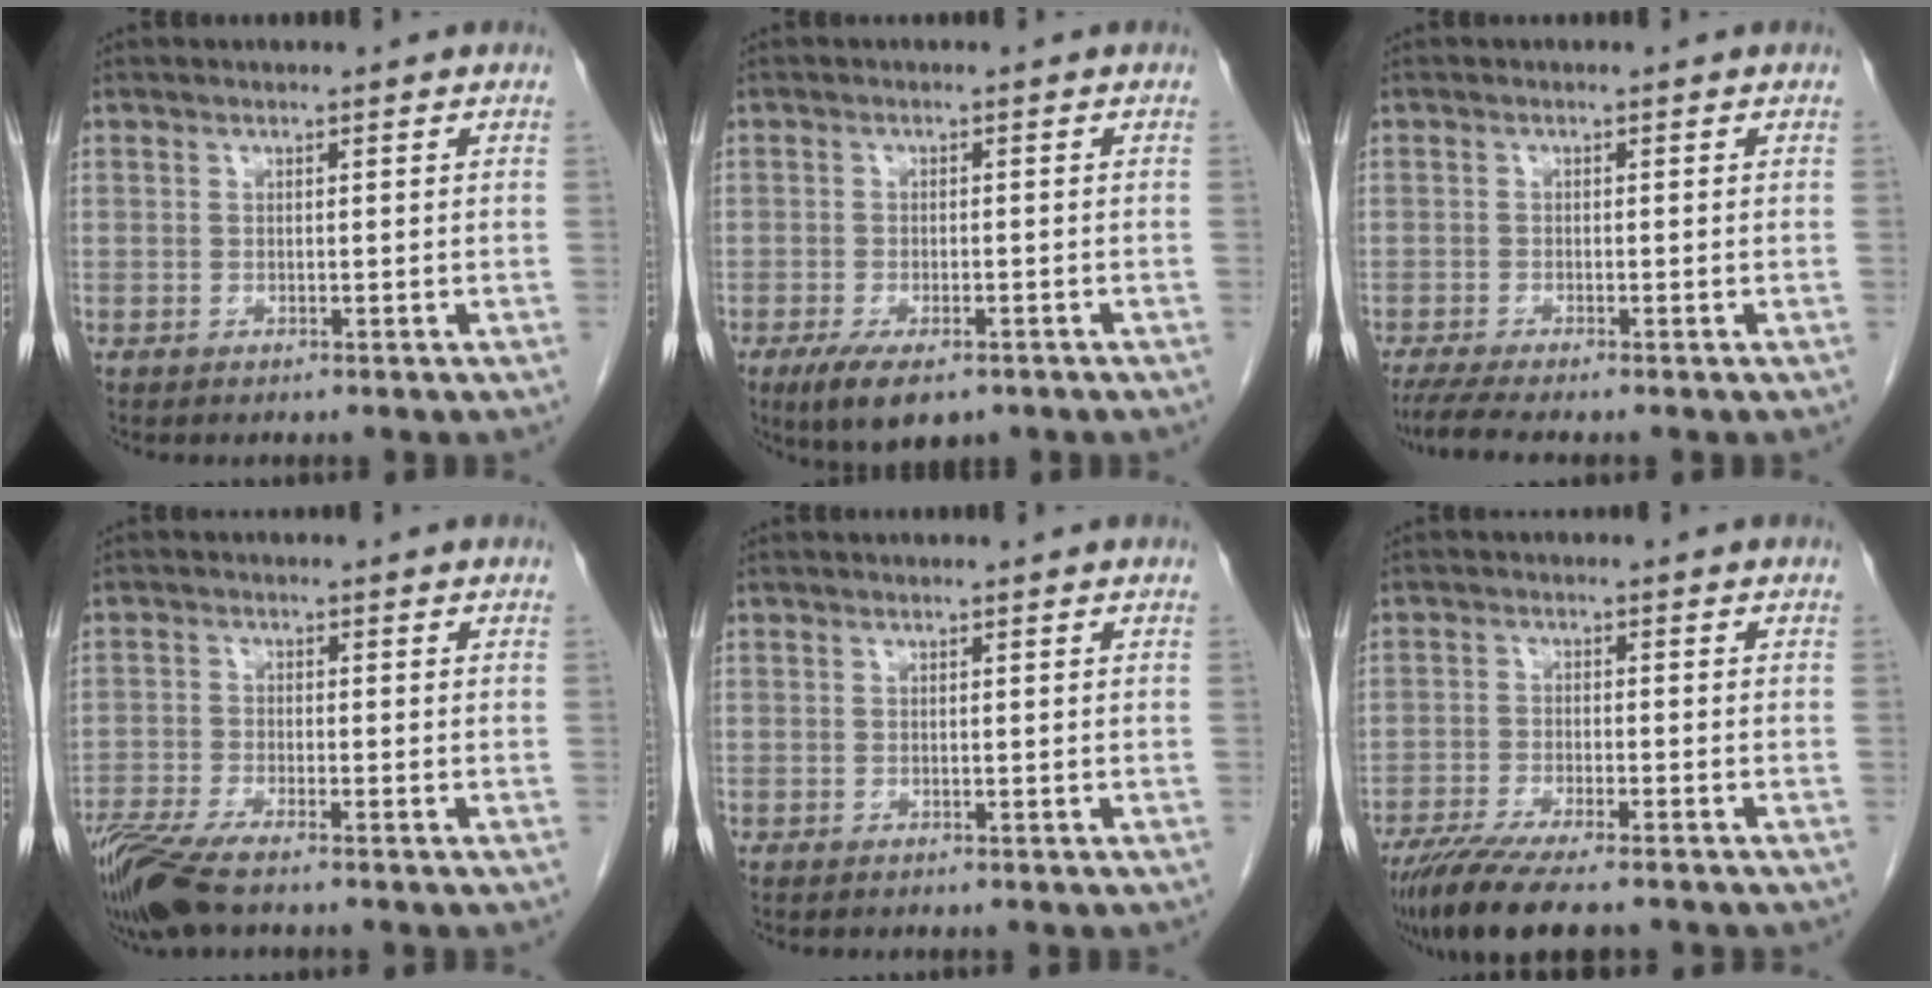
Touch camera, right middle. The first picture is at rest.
{"total": 6.7, "force": [-4.4, 2.5, 4.3], "torque": [-0.074, -0.012, -0.070]}
{"total": 3.8, "force": [-3.1, -0.3, 2.1], "torque": [-0.041, -0.012, -0.058]}
{"total": 8.4, "force": [-6.5, 1.2, 5.2], "torque": [-0.101, -0.022, -0.120]}
{"total": 0.0}
{"total": 11.1, "force": [-9.0, 1.5, 6.4], "torque": [-0.100, -0.024, -0.145]}